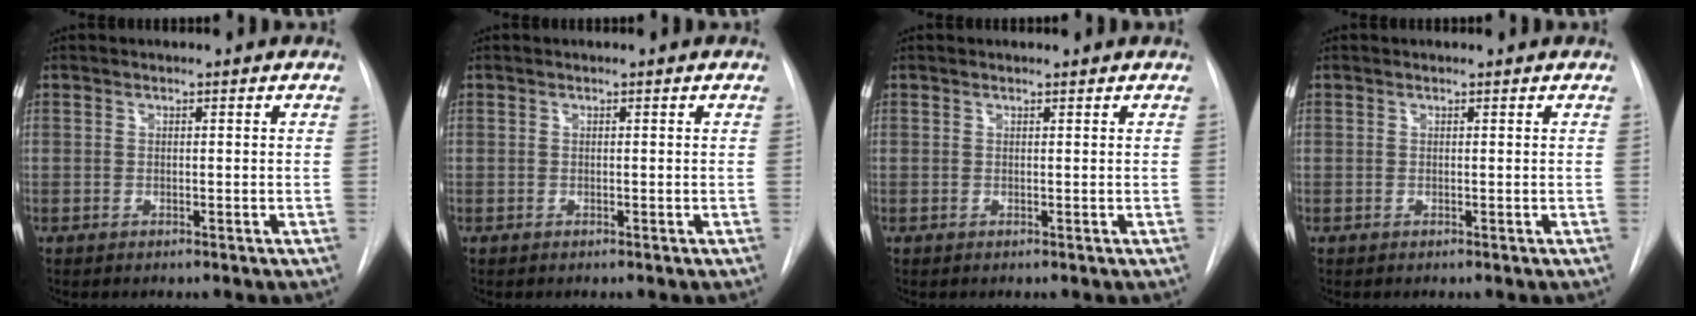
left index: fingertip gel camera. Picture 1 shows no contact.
{"total": 0.0}
{"total": 0.8, "force": [0.8, 0.0, 0.1], "torque": [-0.007, 0.007, 0.013]}
{"total": 0.0}